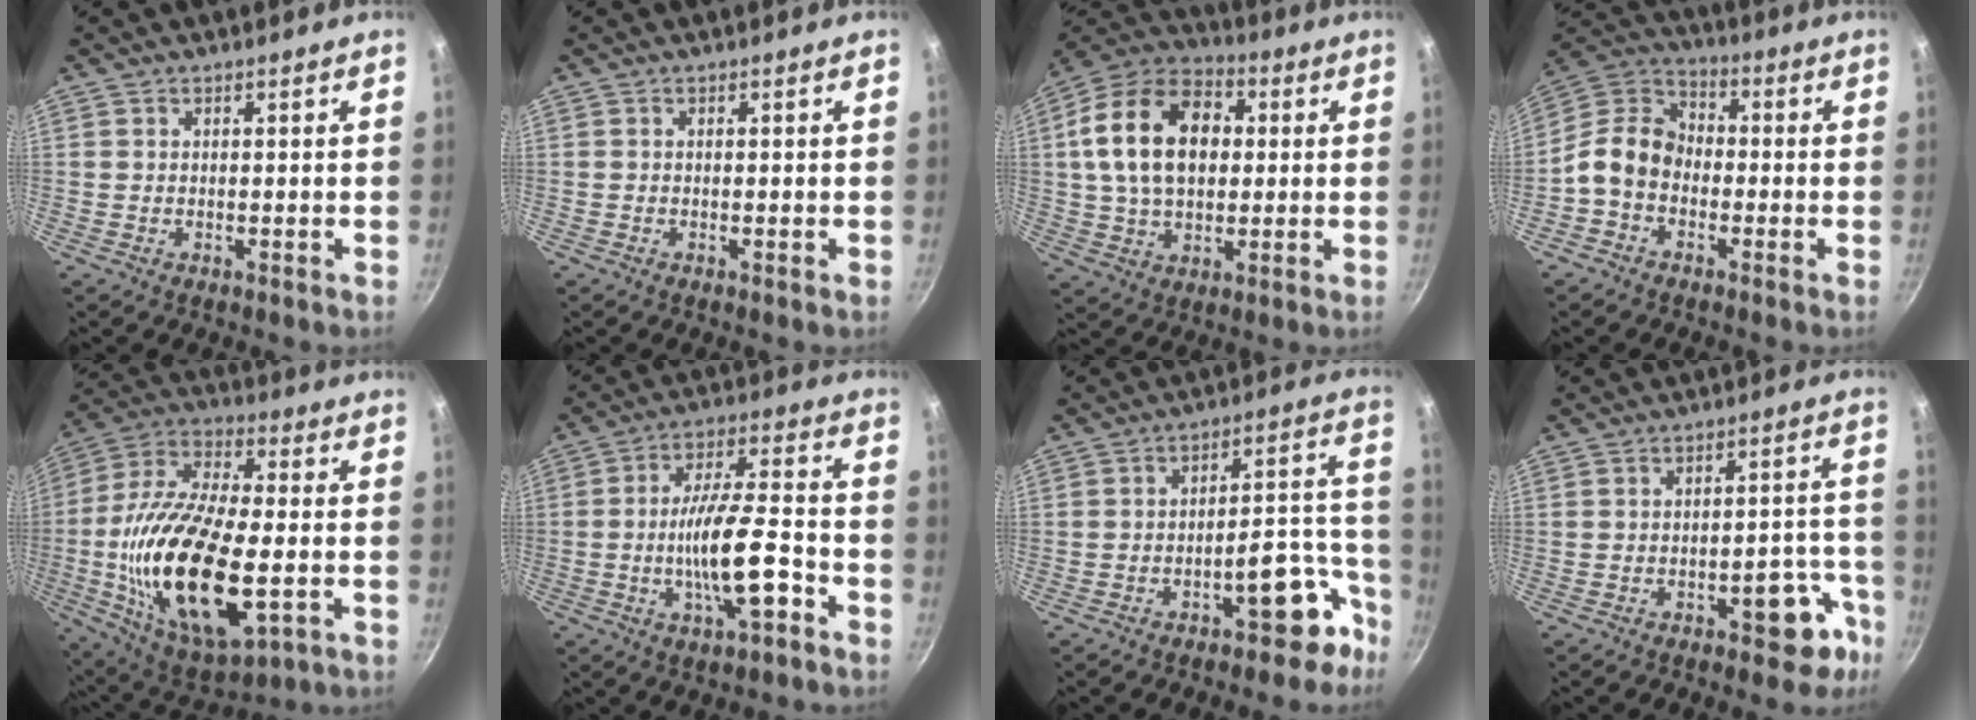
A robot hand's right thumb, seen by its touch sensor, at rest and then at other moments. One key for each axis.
{"total": 0.0}
{"total": 19.2, "fx": 2.9, "fy": 13.0, "fz": 13.8, "tx": -0.216, "ty": 0.023, "tz": 0.037}
{"total": 10.0, "fx": -2.8, "fy": 7.5, "fz": 5.9, "tx": -0.083, "ty": 0.047, "tz": -0.079}
{"total": 26.0, "fx": -4.3, "fy": 11.4, "fz": 22.9, "tx": -0.441, "ty": 0.013, "tz": -0.078}
{"total": 13.0, "fx": -4.7, "fy": 3.6, "fz": 11.6, "tx": -0.193, "ty": 0.029, "tz": -0.081}
{"total": 11.0, "fx": -6.5, "fy": 4.8, "fz": 7.5, "tx": -0.039, "ty": 0.085, "tz": -0.083}
{"total": 8.7, "fx": -4.7, "fy": 4.3, "fz": 5.9, "tx": -0.028, "ty": 0.049, "tz": -0.048}